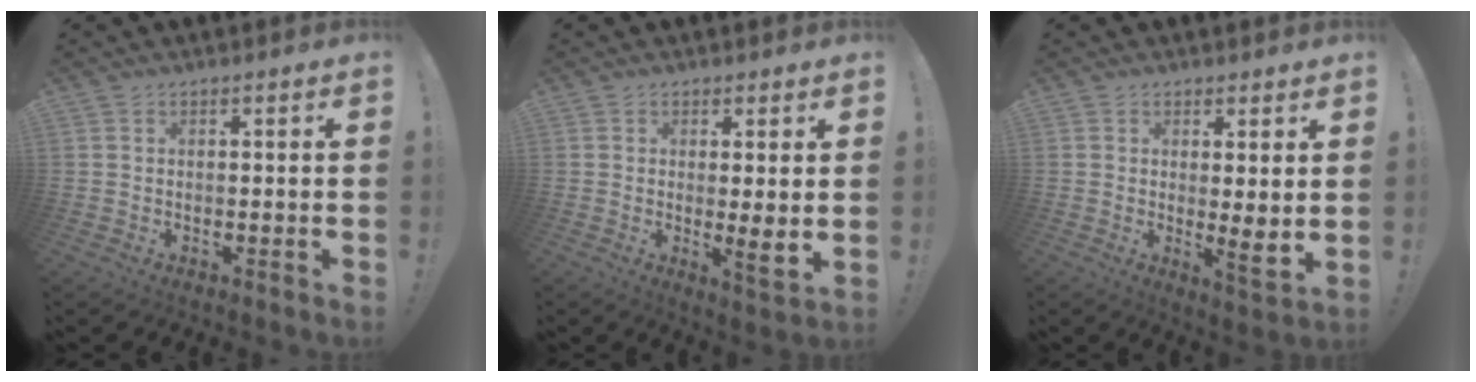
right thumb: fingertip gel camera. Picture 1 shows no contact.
{"total": 5.2, "force": [0.4, 0.0, 5.2], "torque": [-0.060, -0.024, 0.007]}
{"total": 5.4, "force": [1.0, 0.4, 5.3], "torque": [-0.055, -0.030, 0.017]}